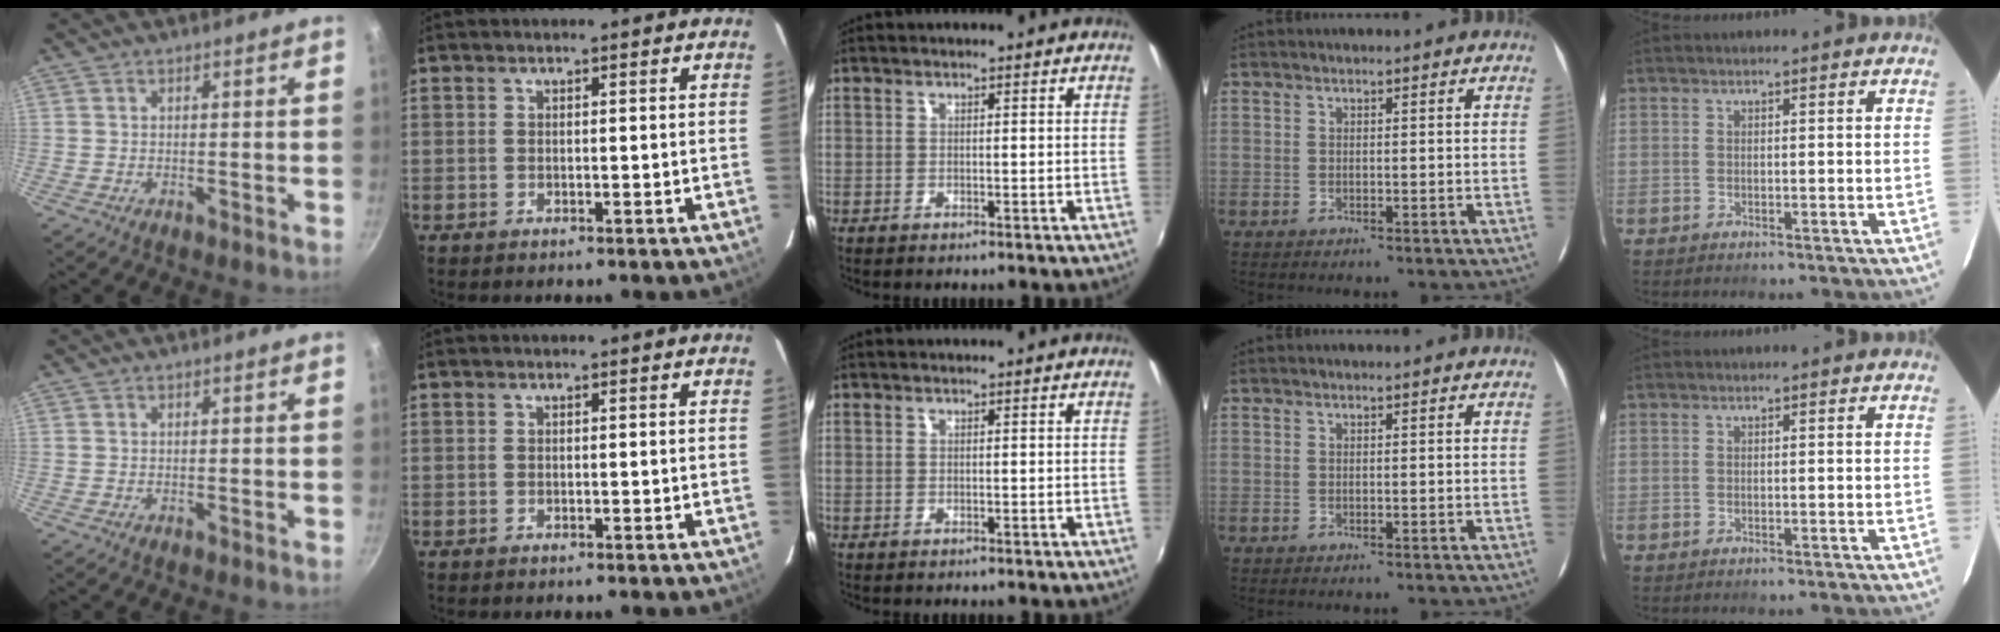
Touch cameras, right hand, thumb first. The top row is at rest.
{}